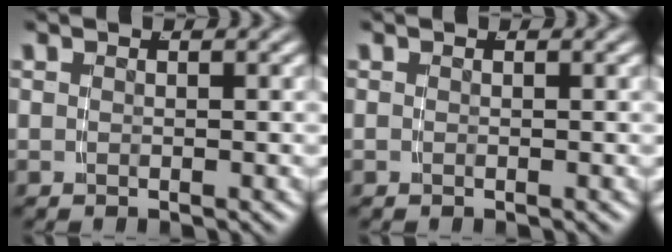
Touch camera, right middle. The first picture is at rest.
{"total": 0.0}